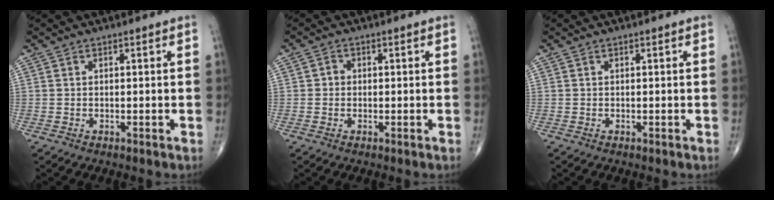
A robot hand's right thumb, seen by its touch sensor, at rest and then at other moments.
{"total": 1.4, "force": [-0.1, 1.3, 0.5], "torque": [0.000, 0.004, -0.005]}
{"total": 0.0}